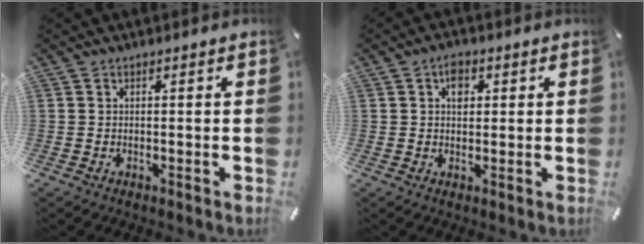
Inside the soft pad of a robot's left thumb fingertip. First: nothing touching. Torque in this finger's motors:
{"motor_torque": [0.06, 0.04, 0.61, -0.36, 0.19]}